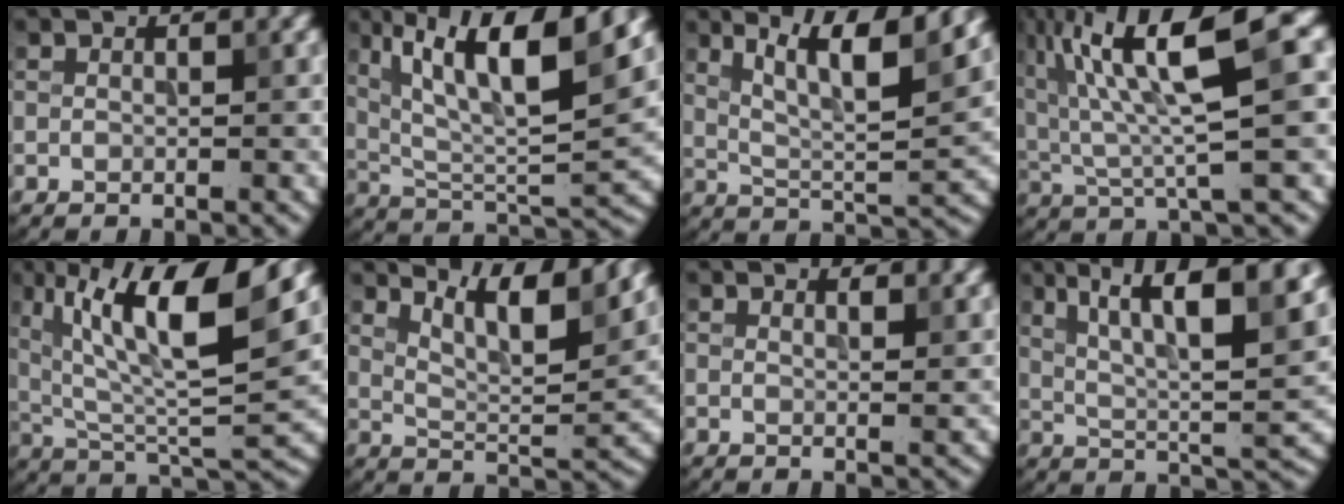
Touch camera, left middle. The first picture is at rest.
{"total": 11.8, "force": [5.7, 3.2, 9.8], "torque": [-0.175, 0.005, 0.105]}
{"total": 9.3, "force": [4.9, 2.1, 7.7], "torque": [-0.130, 0.002, 0.086]}
{"total": 12.2, "force": [4.5, 2.3, 11.1], "torque": [-0.189, 0.021, 0.083]}
{"total": 12.8, "force": [5.9, 3.5, 10.8], "torque": [-0.181, 0.006, 0.109]}
{"total": 8.3, "force": [5.6, 2.0, 5.9], "torque": [-0.091, 0.003, 0.092]}
{"total": 2.1, "force": [1.4, 0.7, 1.4], "torque": [-0.008, 0.001, 0.017]}
{"total": 12.8, "force": [5.7, 4.1, 10.8], "torque": [-0.167, 0.005, 0.093]}